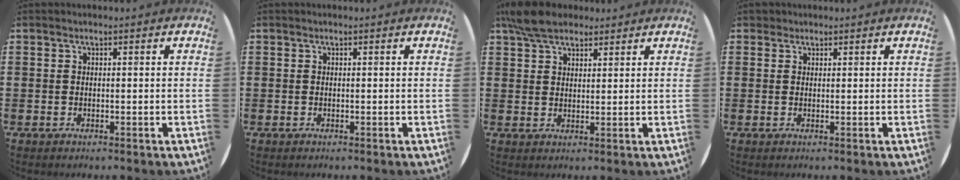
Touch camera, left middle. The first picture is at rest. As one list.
[{"total": 0.0}, {"total": 6.0, "force": [5.0, 2.3, 2.4], "torque": [-0.052, -0.003, 0.094]}, {"total": 0.9, "force": [0.8, 0.4, -0.1], "torque": [0.008, 0.000, 0.014]}]